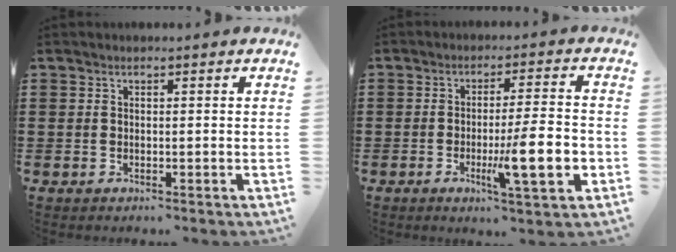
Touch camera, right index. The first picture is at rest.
{"total": 11.4, "force": [-3.0, 1.7, 10.9], "torque": [-0.178, -0.013, -0.049]}